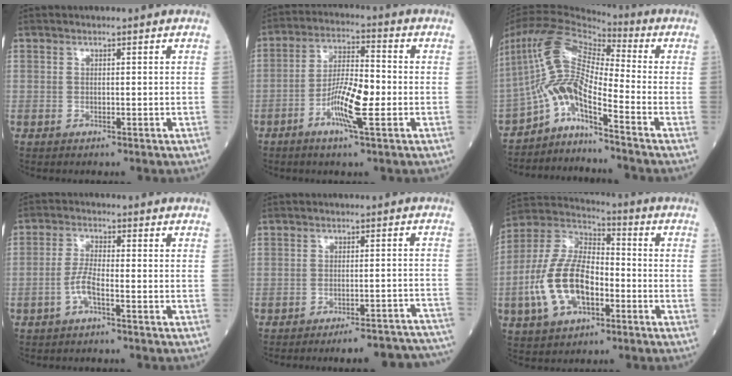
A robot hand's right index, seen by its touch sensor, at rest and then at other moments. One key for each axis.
{"total": 9.3, "fx": -2.8, "fy": 1.5, "fz": 8.7, "tx": -0.162, "ty": 0.001, "tz": -0.055}
{"total": 11.8, "fx": -6.5, "fy": 2.3, "fz": 9.6, "tx": -0.206, "ty": 0.029, "tz": -0.122}
{"total": 3.6, "fx": -1.8, "fy": 0.7, "fz": 3.1, "tx": -0.069, "ty": 0.003, "tz": -0.036}
{"total": 13.7, "fx": -13.3, "fy": 1.1, "fz": 3.3, "tx": -0.003, "ty": 0.029, "tz": -0.155}
{"total": 14.9, "fx": -4.1, "fy": 7.6, "fz": 12.1, "tx": -0.272, "ty": 0.018, "tz": -0.073}